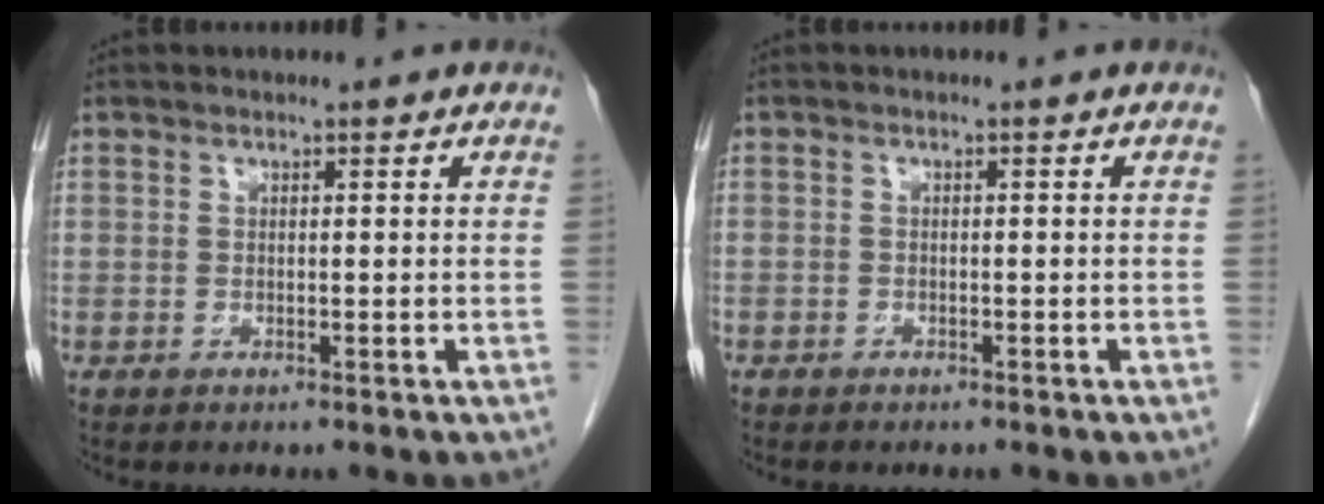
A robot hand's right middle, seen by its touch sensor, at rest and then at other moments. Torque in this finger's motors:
{"motor_torque": [1.02, -1.12, -0.10, -0.21]}